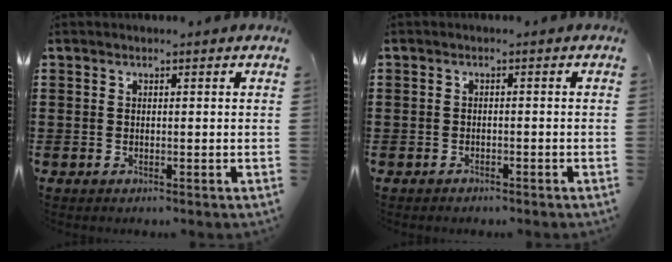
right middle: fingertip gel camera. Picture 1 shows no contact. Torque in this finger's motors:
{"motor_torque": [-0.95, 0.82, -0.62, -0.21]}